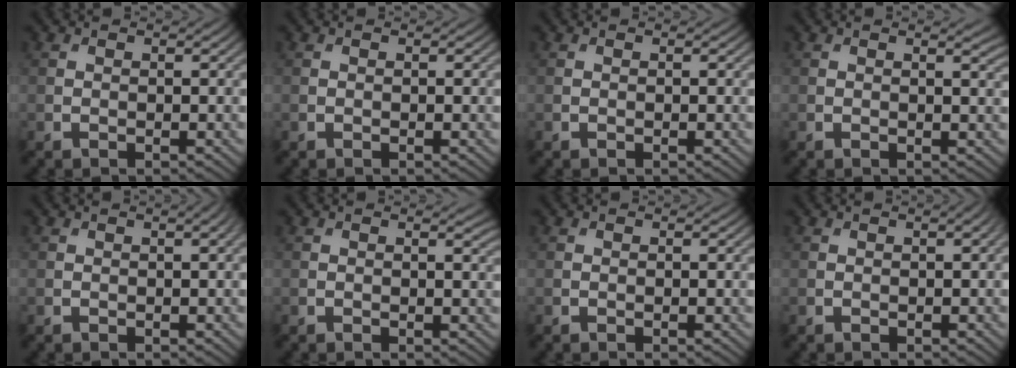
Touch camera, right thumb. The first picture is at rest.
{"total": 0.0}
{"total": 0.0}
{"total": 1.4, "force": [0.8, 0.2, 1.1], "torque": [-0.013, -0.002, 0.012]}
{"total": 1.3, "force": [0.5, 0.2, 1.2], "torque": [-0.016, 0.007, 0.001]}
{"total": 0.8, "force": [0.5, 0.1, 0.6], "torque": [-0.008, -0.002, 0.008]}
{"total": 0.0}
{"total": 0.9, "force": [0.3, 0.1, 0.9], "torque": [-0.012, 0.006, 0.003]}